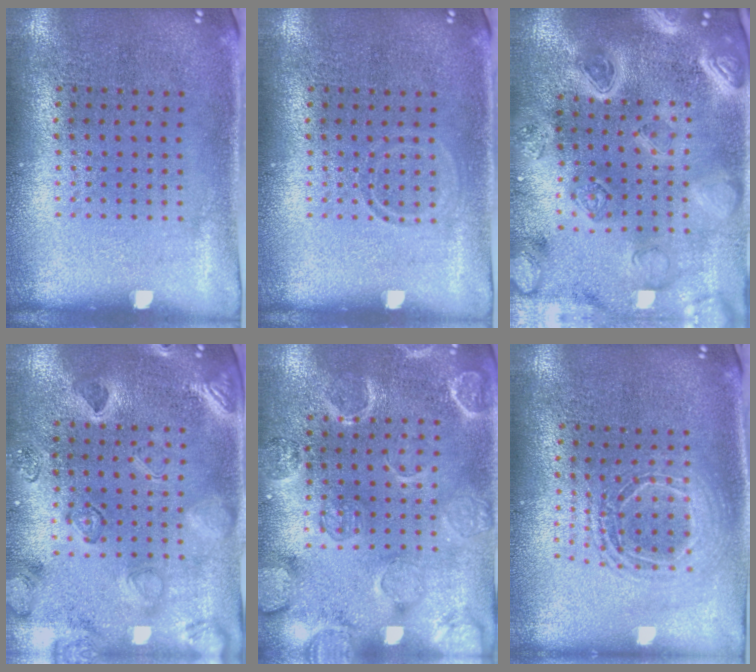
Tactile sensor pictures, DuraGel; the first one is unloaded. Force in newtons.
{"total": 0.8, "press": 0.8, "slide": 0.3}
{"total": 4.6, "press": 4.0, "slide": 2.2}
{"total": 2.3, "press": 2.3, "slide": 0.6}
{"total": 2.3, "press": 2.3, "slide": 0.4}
{"total": 1.6, "press": 1.3, "slide": 0.8}